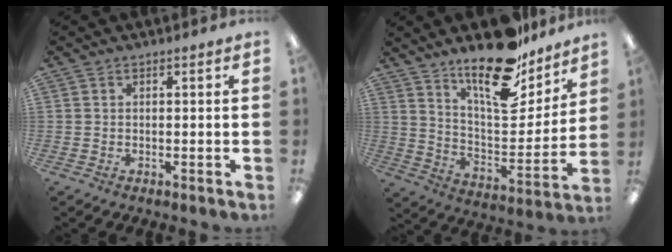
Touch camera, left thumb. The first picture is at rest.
{"total": 20.2, "force": [14.9, 7.5, 11.3], "torque": [-0.170, -0.107, 0.254]}